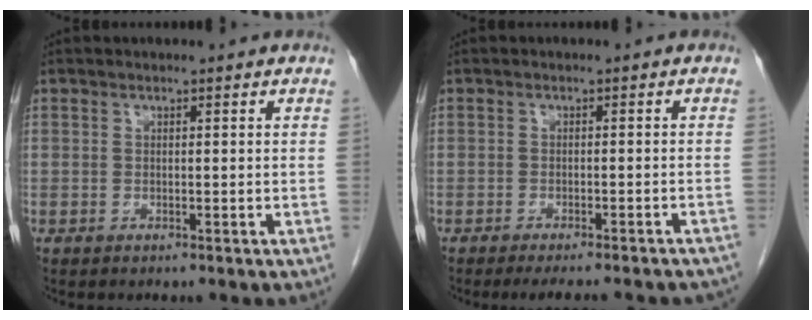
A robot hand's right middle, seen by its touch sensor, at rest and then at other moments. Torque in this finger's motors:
{"motor_torque": [1.08, -1.06, 0.10, 0.03]}